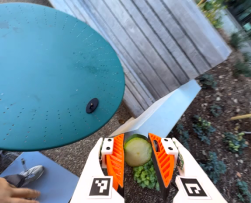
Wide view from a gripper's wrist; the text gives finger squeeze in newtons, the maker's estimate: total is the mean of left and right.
{"total": 14.1, "left": 14.3, "right": 13.9}